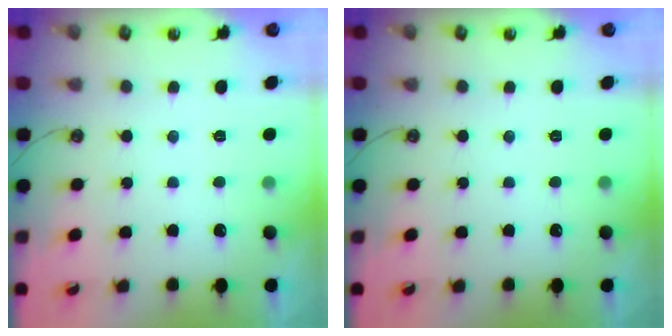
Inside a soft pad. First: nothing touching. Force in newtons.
{"total": 0.0}